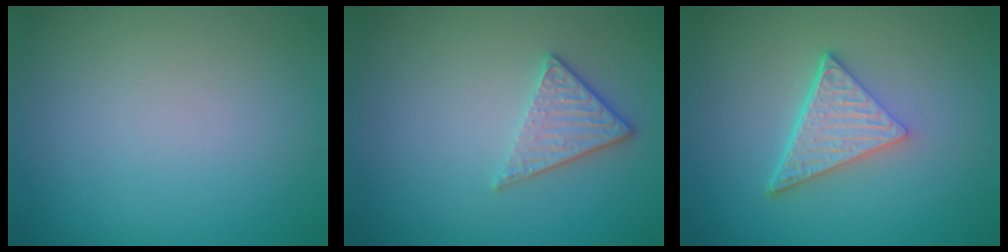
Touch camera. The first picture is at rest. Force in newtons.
{"total": 2.8, "press": 2.4, "slide": 1.3}
{"total": 4.7, "press": 3.4, "slide": 3.3}